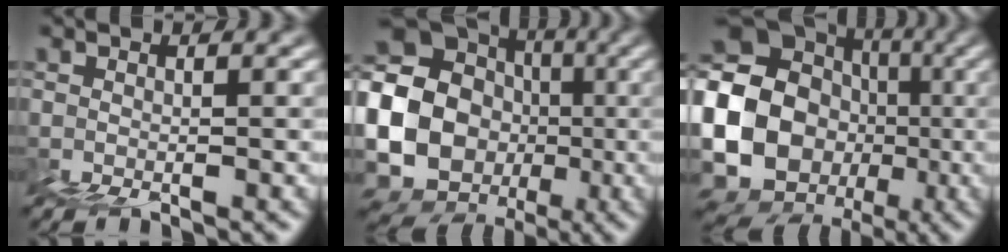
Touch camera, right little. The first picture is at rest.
{"total": 19.1, "force": [-0.7, 18.0, 6.3], "torque": [-0.132, 0.004, -0.043]}
{"total": 17.2, "force": [-0.1, 15.8, 6.7], "torque": [-0.123, 0.003, -0.030]}